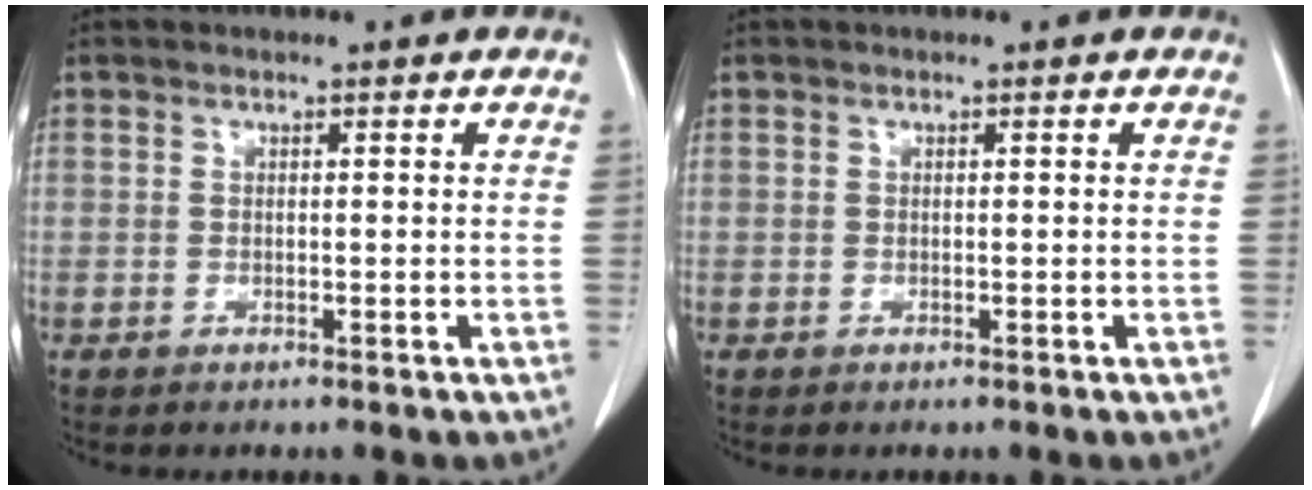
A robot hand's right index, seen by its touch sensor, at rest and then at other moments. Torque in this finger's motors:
{"motor_torque": [0.00, 0.00, -0.02, 0.00]}